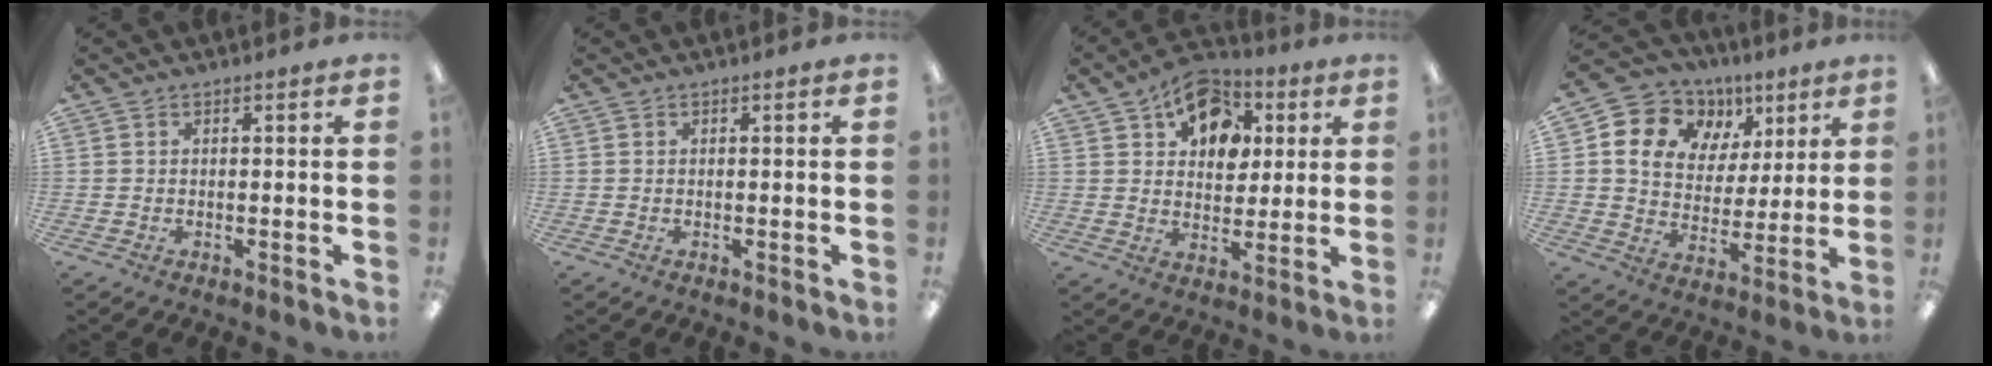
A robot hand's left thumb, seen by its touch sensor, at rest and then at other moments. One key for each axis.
{"total": 0.0}
{"total": 12.7, "fx": 6.8, "fy": 8.7, "fz": 6.4, "tx": -0.087, "ty": -0.025, "tz": 0.121}
{"total": 12.4, "fx": 6.2, "fy": 9.9, "fz": 4.1, "tx": -0.083, "ty": -0.028, "tz": 0.120}